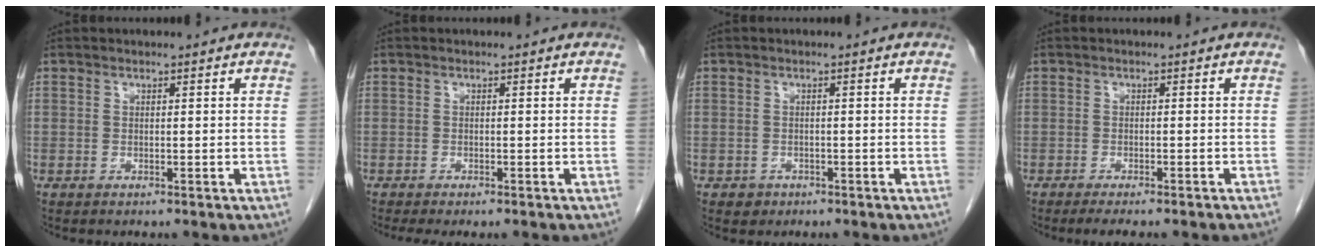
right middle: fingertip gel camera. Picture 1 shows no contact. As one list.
[{"total": 3.1, "force": [-2.6, 0.6, 1.7], "torque": [-0.022, -0.008, -0.034]}, {"total": 1.4, "force": [-0.8, 1.1, 0.1], "torque": [-0.002, 0.005, -0.008]}, {"total": 6.0, "force": [-5.1, 0.6, 3.1], "torque": [-0.032, -0.007, -0.067]}]